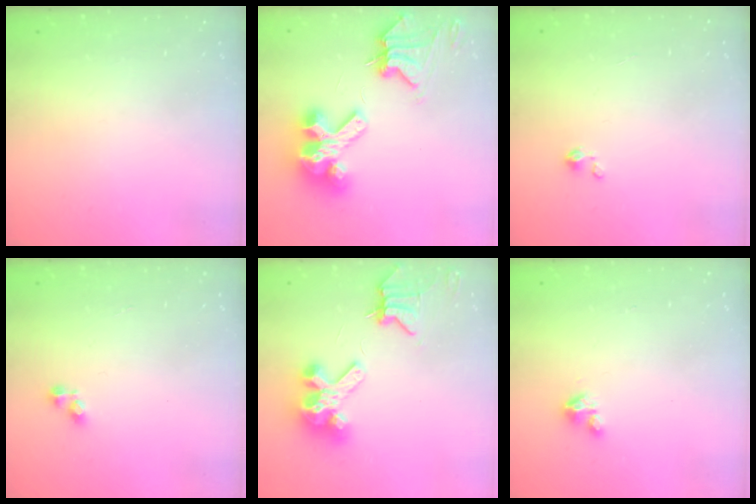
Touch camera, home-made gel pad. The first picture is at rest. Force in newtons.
{"total": 13.0, "press": 13.0, "slide": 0.9}
{"total": 0.0}
{"total": 1.8, "press": 1.7, "slide": 0.3}
{"total": 9.1, "press": 9.0, "slide": 1.3}
{"total": 3.1, "press": 3.1, "slide": 0.3}